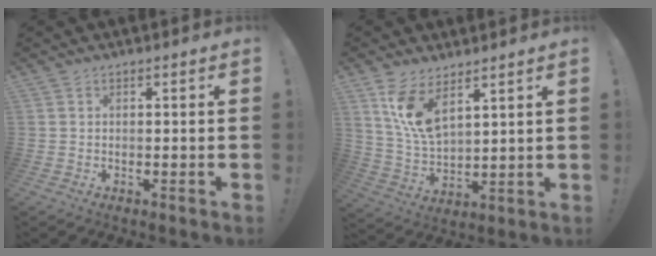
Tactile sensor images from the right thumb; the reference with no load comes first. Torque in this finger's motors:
{"motor_torque": [0.69, 0.95, 0.05, 0.42, 0.42]}